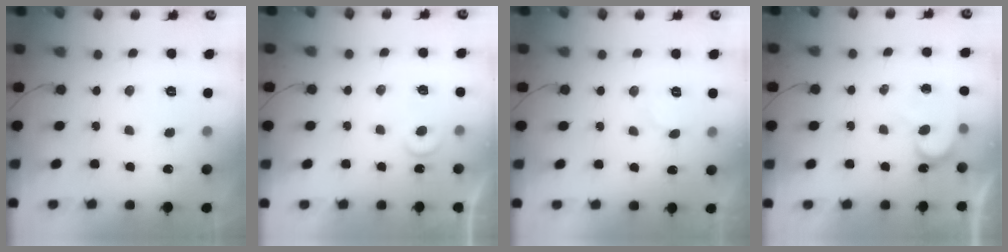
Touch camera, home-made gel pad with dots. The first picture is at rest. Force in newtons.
{"total": 4.1, "press": 4.1, "slide": 0.4}
{"total": 6.0, "press": 6.0, "slide": 0.7}
{"total": 6.4, "press": 6.4, "slide": 0.4}